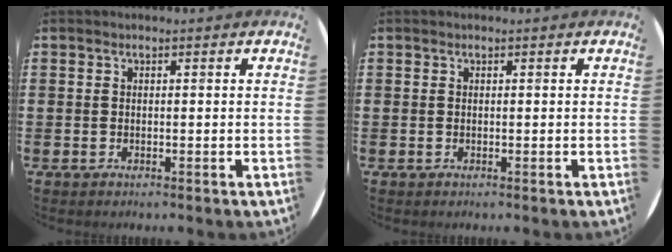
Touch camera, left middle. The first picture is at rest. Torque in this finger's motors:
{"motor_torque": [-0.26, -0.03, -0.03, -0.01]}